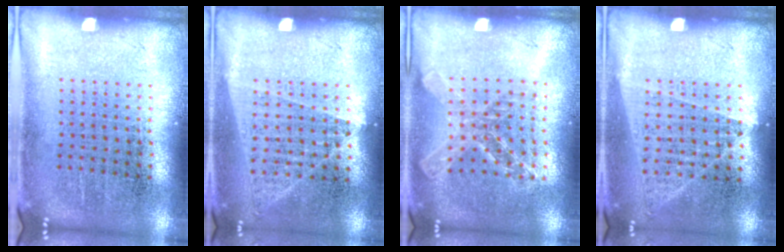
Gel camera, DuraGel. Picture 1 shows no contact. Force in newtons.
{"total": 1.0, "press": 0.9, "slide": 0.4}
{"total": 1.4, "press": 1.3, "slide": 0.4}
{"total": 1.0, "press": 0.9, "slide": 0.4}